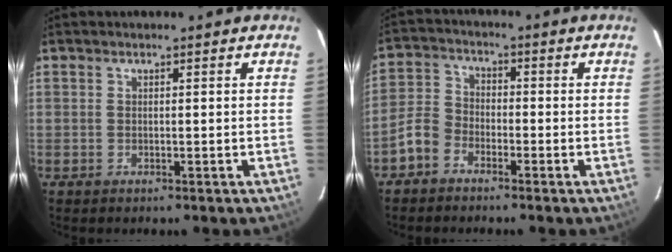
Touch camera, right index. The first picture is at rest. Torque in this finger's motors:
{"motor_torque": [0.11, -0.10, -0.23, -0.21]}